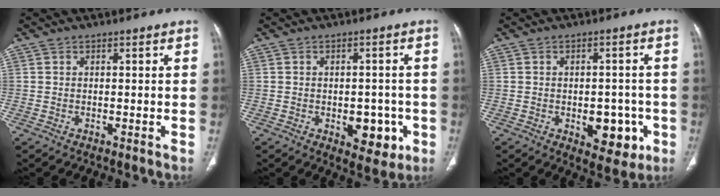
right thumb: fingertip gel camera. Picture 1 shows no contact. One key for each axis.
{"total": 7.6, "fx": -2.2, "fy": 4.6, "fz": 5.6, "tx": -0.039, "ty": 0.008, "tz": -0.018}
{"total": 8.7, "fx": -2.5, "fy": 5.3, "fz": 6.4, "tx": -0.047, "ty": 0.010, "tz": -0.021}